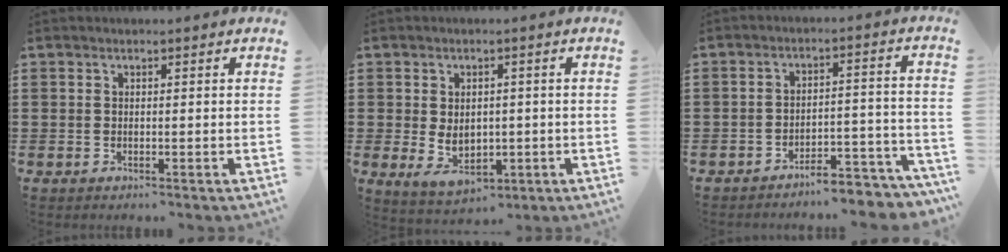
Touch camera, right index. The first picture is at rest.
{"total": 4.4, "force": [-0.6, 3.2, 3.0], "torque": [-0.059, 0.002, -0.016]}
{"total": 5.2, "force": [-5.0, 0.4, 1.2], "torque": [-0.021, 0.005, -0.101]}